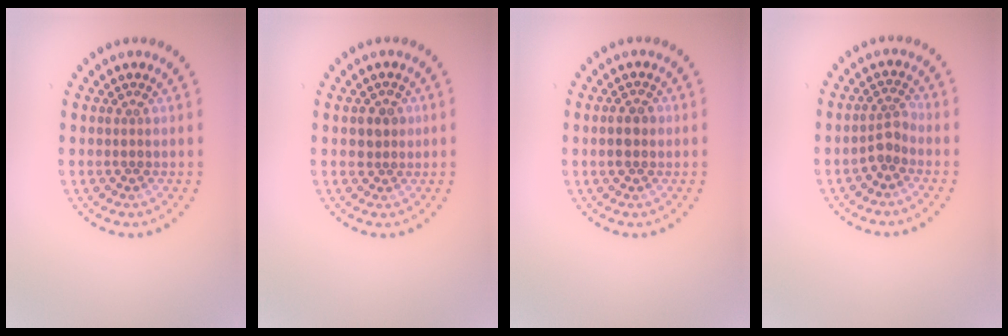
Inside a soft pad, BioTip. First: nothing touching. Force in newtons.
{"total": 1.8, "press": 1.6, "slide": 0.7}
{"total": 1.8, "press": 1.7, "slide": 0.2}
{"total": 1.8, "press": 1.3, "slide": 1.2}